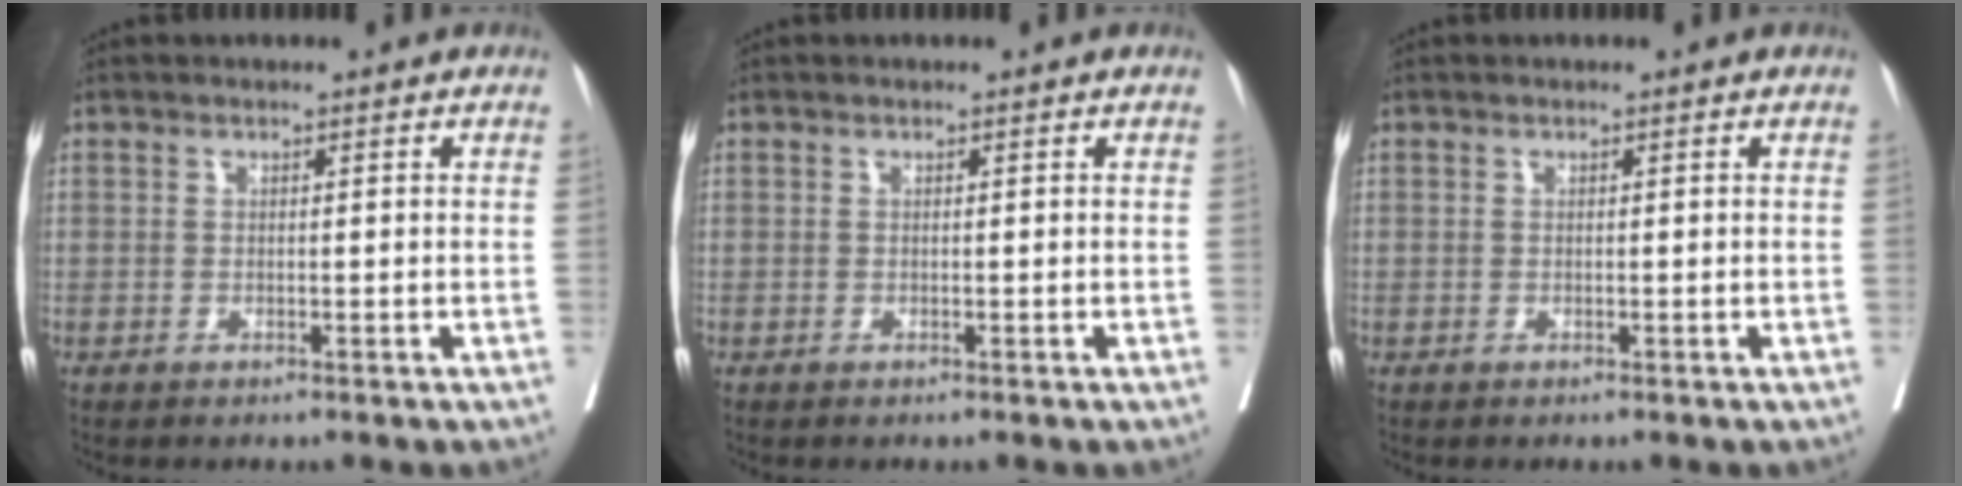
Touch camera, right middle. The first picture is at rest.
{"total": 0.0}
{"total": 0.0}